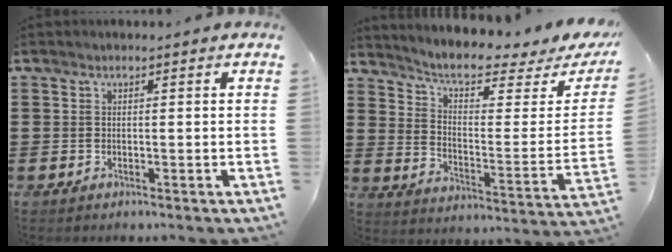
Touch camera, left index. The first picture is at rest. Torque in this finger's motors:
{"motor_torque": [1.87, -0.24, 0.87, 0.18]}